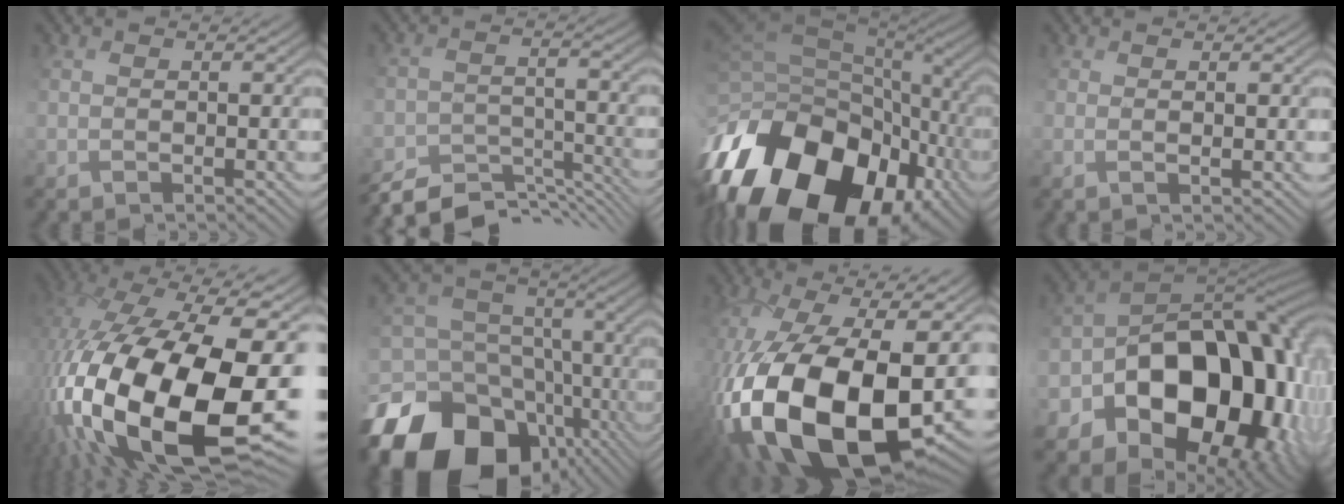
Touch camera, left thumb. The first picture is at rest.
{"total": 9.9, "force": [-9.4, 2.4, 1.9], "torque": [-0.029, -0.002, -0.140]}
{"total": 18.6, "force": [-8.5, 11.7, 11.6], "torque": [-0.274, -0.017, -0.130]}
{"total": 1.0, "force": [0.4, 0.3, 0.9], "torque": [-0.013, 0.003, 0.007]}
{"total": 21.2, "force": [-4.4, 11.0, 17.5], "torque": [-0.374, -0.040, -0.059]}
{"total": 19.5, "force": [-10.0, 14.4, 8.5], "torque": [-0.215, -0.033, -0.145]}
{"total": 22.2, "force": [-6.9, 12.2, 17.2], "torque": [-0.387, -0.092, -0.073]}
{"total": 20.3, "force": [-4.5, 15.2, 12.6], "torque": [-0.198, -0.023, -0.069]}